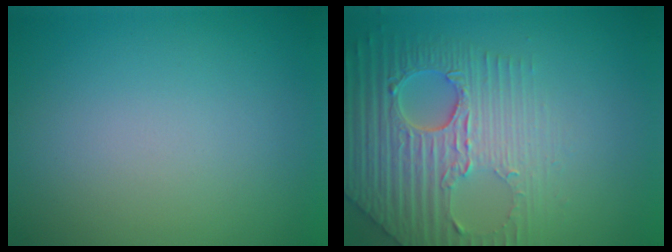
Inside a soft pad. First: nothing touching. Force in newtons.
{"total": 6.1, "press": 5.2, "slide": 3.3}